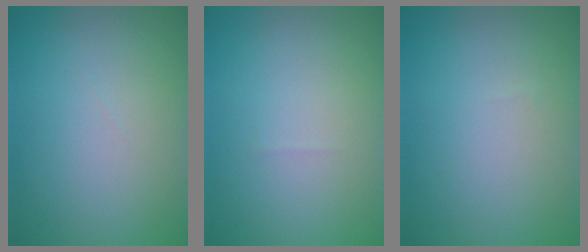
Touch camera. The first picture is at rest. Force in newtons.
{"total": 0.0}
{"total": 0.0}